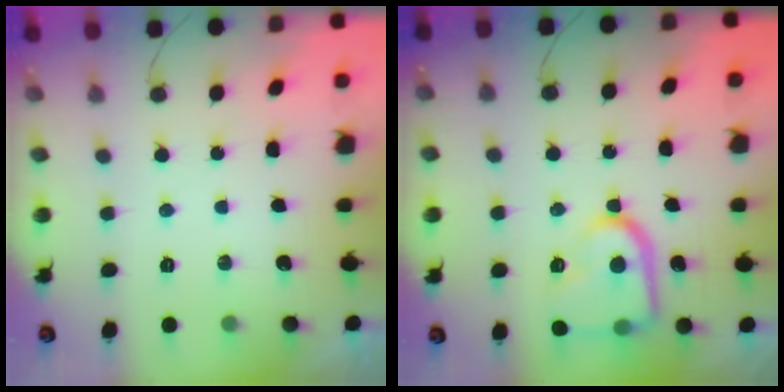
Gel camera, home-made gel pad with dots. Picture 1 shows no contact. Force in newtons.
{"total": 14.8, "press": 14.7, "slide": 1.2}